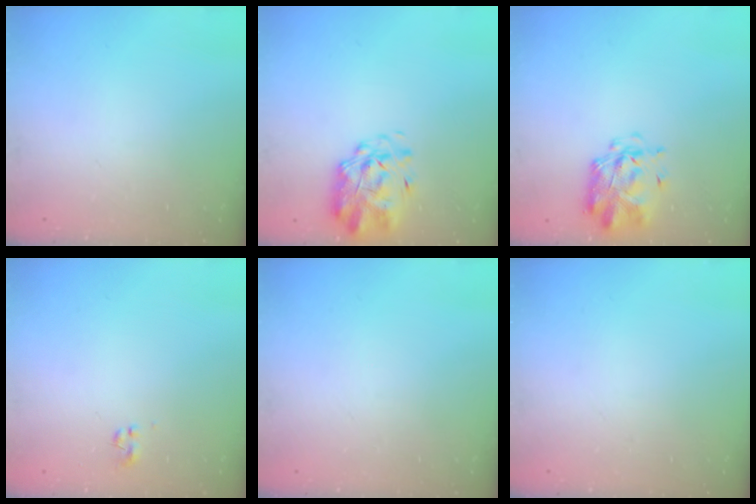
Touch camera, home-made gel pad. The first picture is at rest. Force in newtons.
{"total": 2.0, "press": 1.8, "slide": 0.9}
{"total": 3.1, "press": 3.0, "slide": 0.8}
{"total": 0.0}
{"total": 0.0}
{"total": 0.0}